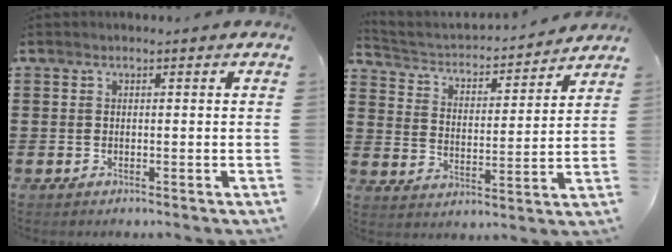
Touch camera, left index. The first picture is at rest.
{"total": 2.7, "force": [2.5, 0.9, 0.6], "torque": [-0.030, -0.026, 0.031]}